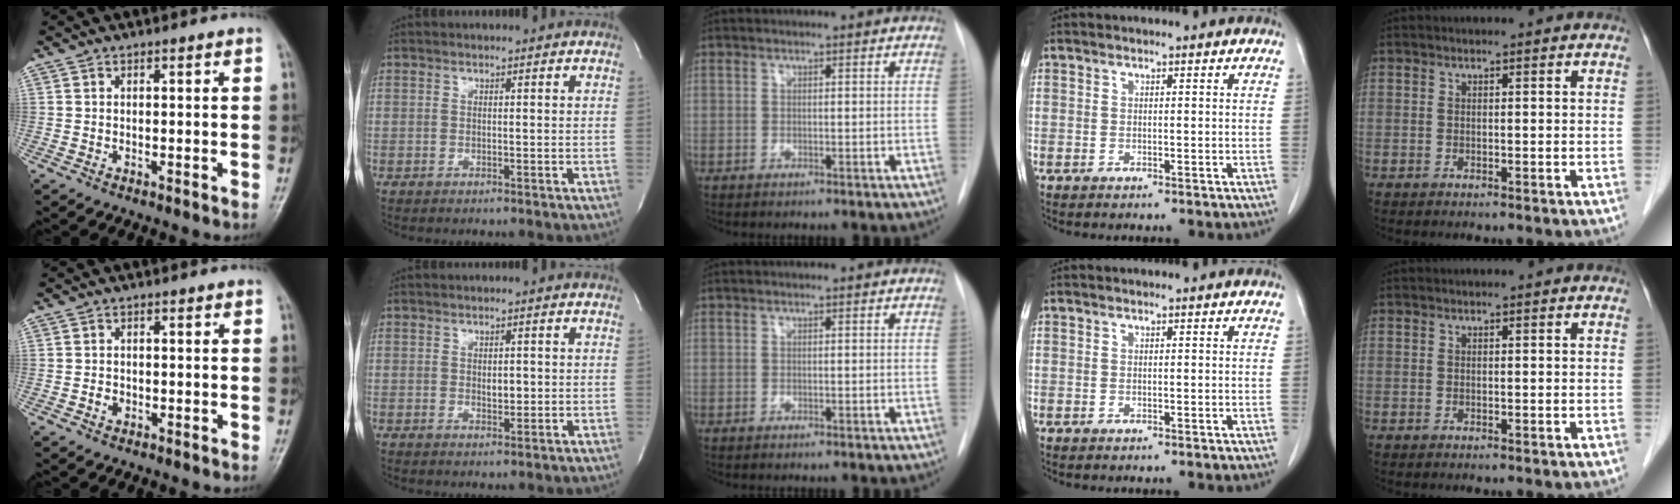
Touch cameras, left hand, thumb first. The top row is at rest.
{"thumb": {"total": 1.5, "force": [-0.5, 1.2, 0.6], "torque": [-0.007, 0.004, -0.011]}, "index": {"total": 1.7, "force": [0.0, 1.0, 1.4], "torque": [-0.021, -0.005, 0.001]}}